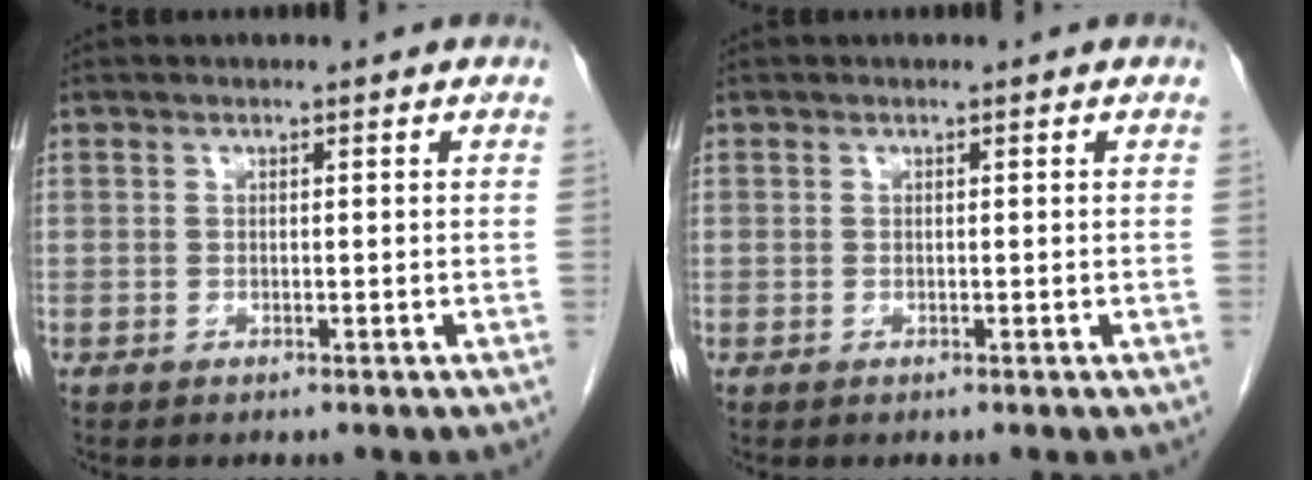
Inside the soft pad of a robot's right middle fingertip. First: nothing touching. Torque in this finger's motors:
{"motor_torque": [0.00, 0.00, 0.00, 0.00]}